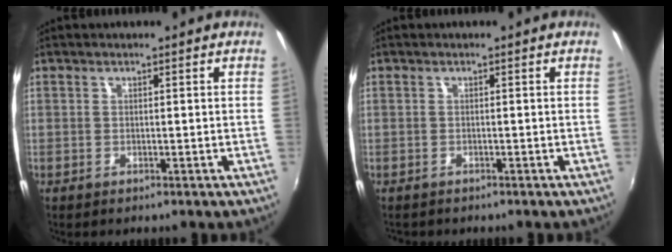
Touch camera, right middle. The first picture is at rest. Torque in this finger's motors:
{"motor_torque": [0.15, -0.30, -0.07, 0.00]}